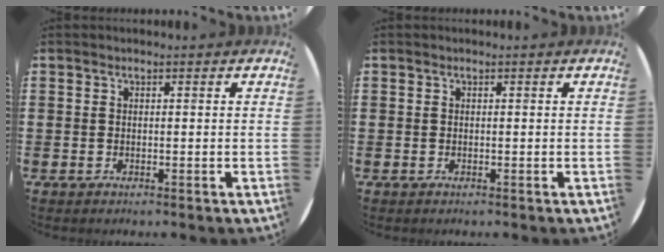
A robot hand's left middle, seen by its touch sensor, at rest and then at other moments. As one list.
[{"total": 0.0}]